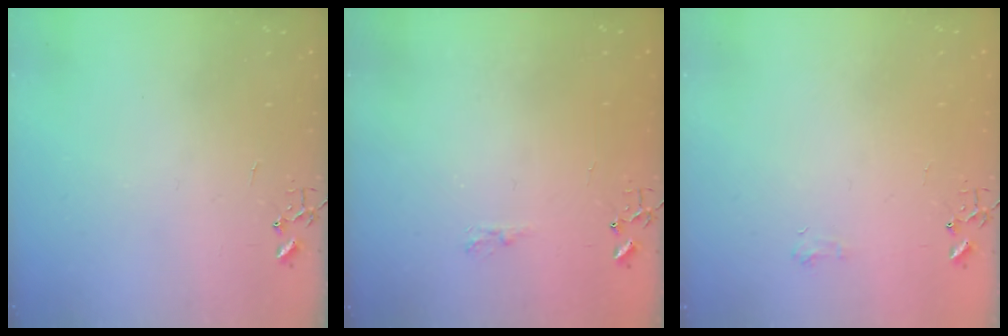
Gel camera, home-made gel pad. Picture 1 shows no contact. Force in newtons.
{"total": 5.1, "press": 5.1, "slide": 0.4}
{"total": 4.8, "press": 4.7, "slide": 0.6}